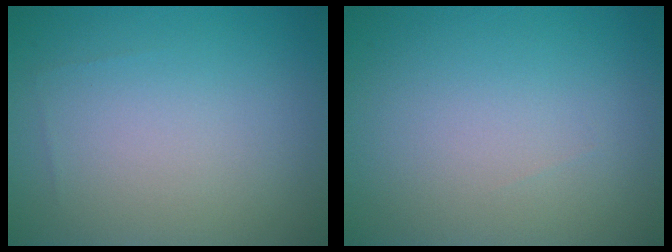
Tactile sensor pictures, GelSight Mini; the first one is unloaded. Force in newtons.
{"total": 0.0}